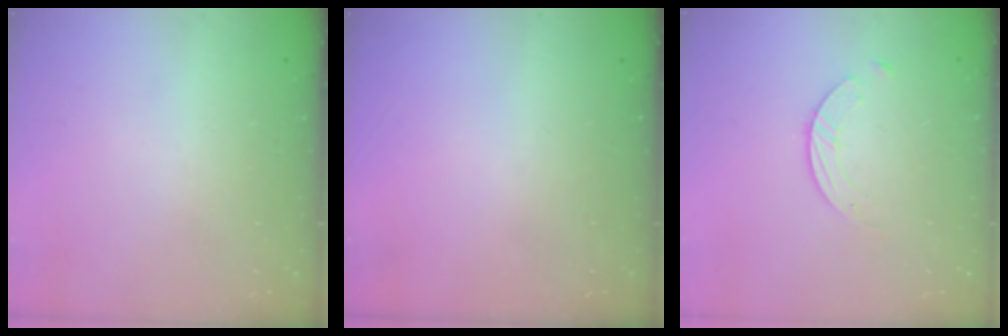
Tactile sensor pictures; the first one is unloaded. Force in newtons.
{"total": 0.0}
{"total": 1.4, "press": 1.4, "slide": 0.2}